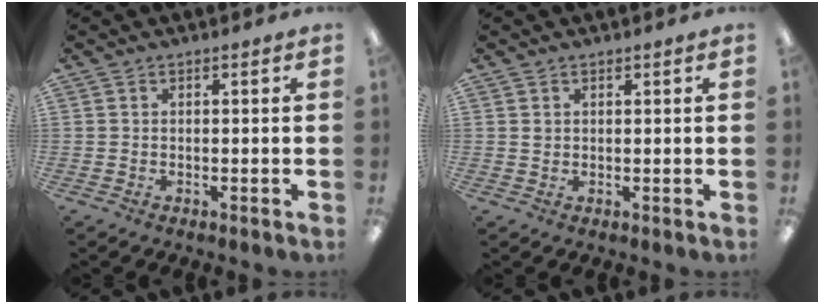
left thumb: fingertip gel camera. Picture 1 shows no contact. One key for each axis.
{"total": 0.9, "fx": 0.6, "fy": 0.7, "fz": 0.1, "tx": -0.003, "ty": 0.001, "tz": 0.011}